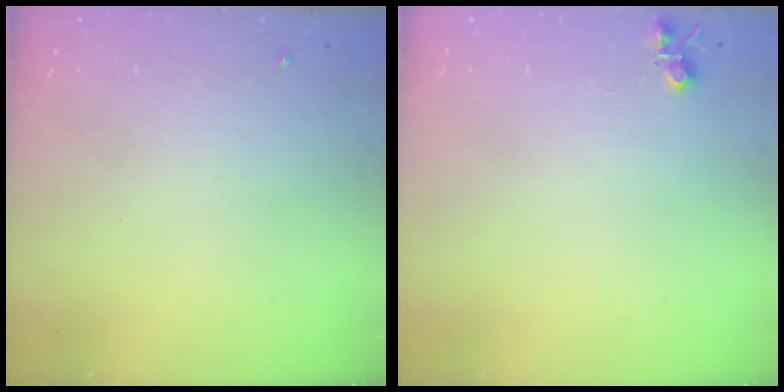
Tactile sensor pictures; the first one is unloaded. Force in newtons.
{"total": 4.8, "press": 4.8, "slide": 0.7}